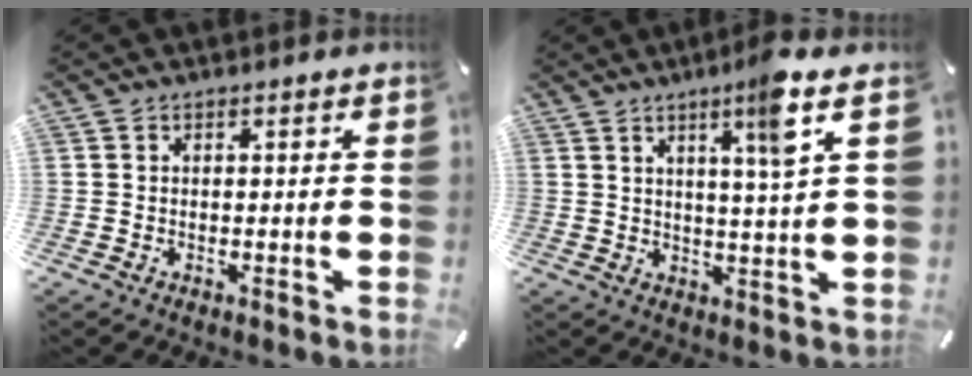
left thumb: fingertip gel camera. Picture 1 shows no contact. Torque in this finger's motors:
{"motor_torque": [2.46, 1.83, 1.40, -1.37, 0.52]}